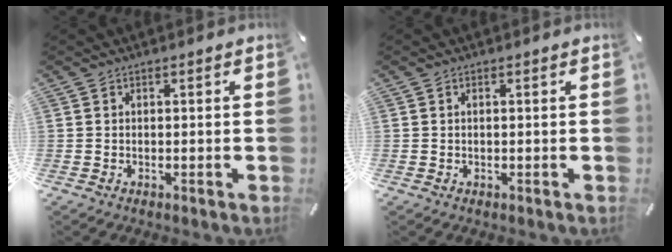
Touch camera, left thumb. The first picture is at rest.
{"total": 0.6, "force": [0.0, 0.2, 0.5], "torque": [-0.010, 0.001, 0.001]}